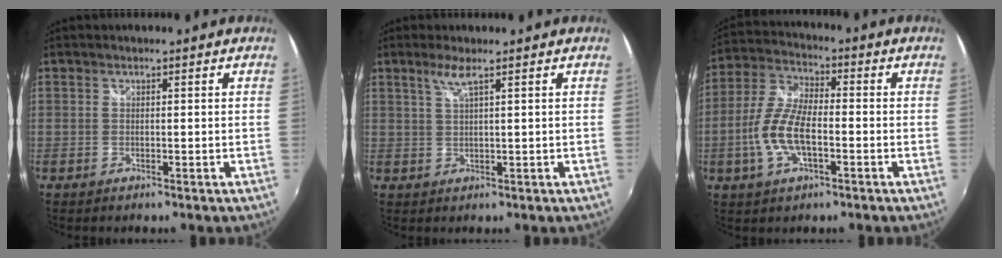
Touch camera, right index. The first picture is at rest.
{"total": 2.6, "force": [1.6, -0.2, 2.0], "torque": [-0.041, 0.000, 0.032]}
{"total": 10.8, "force": [-2.9, 4.6, 9.4], "torque": [-0.204, 0.007, -0.058]}